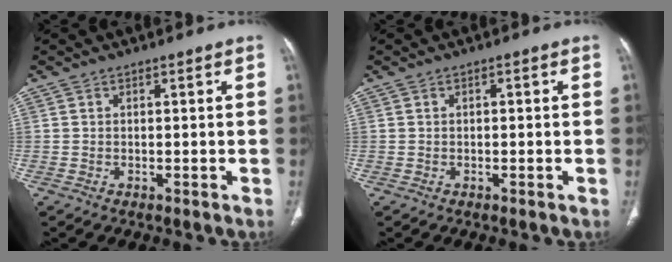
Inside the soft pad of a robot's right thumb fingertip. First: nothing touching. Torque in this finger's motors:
{"motor_torque": [-0.24, -0.53, -0.08, 0.41, -0.02]}